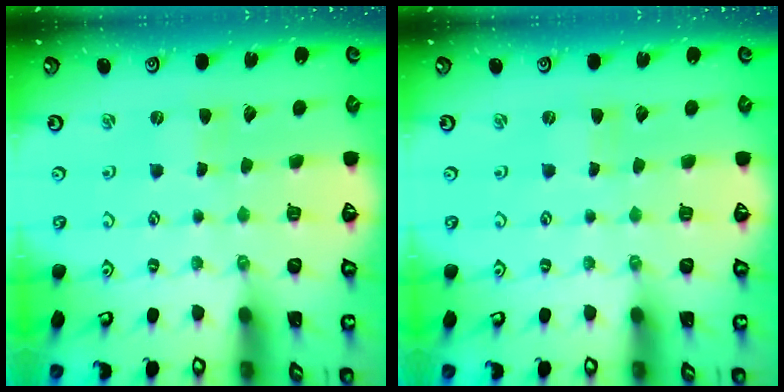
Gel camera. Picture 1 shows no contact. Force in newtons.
{"total": 0.0}